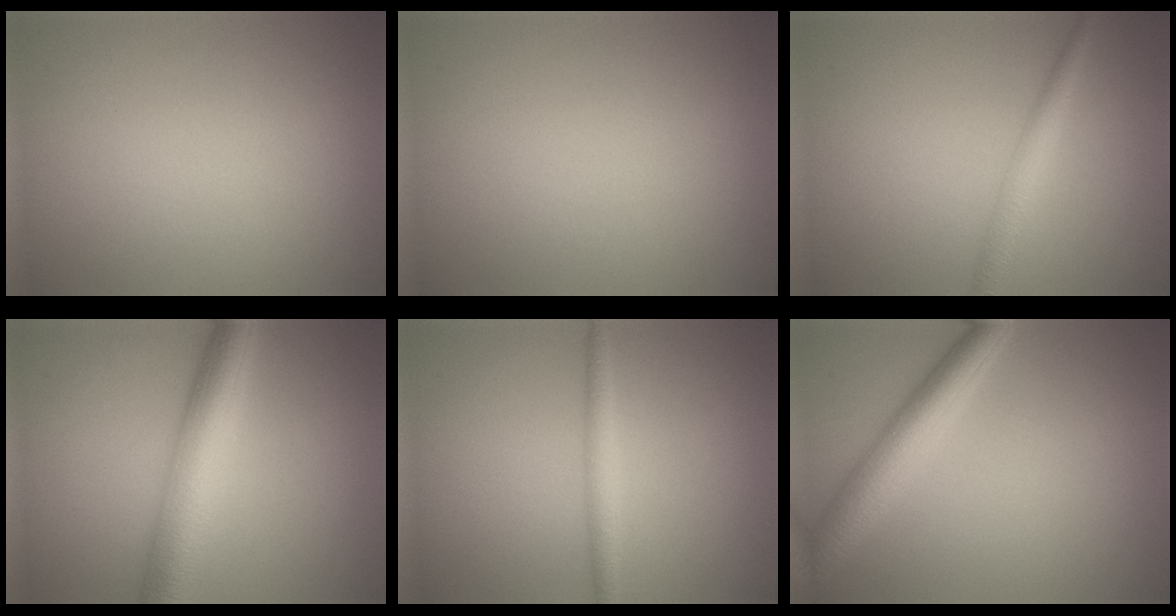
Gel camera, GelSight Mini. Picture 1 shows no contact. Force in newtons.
{"total": 0.0}
{"total": 2.5, "press": 2.5, "slide": 0.0}
{"total": 6.6, "press": 6.6, "slide": 0.1}
{"total": 2.0, "press": 2.0, "slide": 0.0}
{"total": 4.6, "press": 4.5, "slide": 0.2}